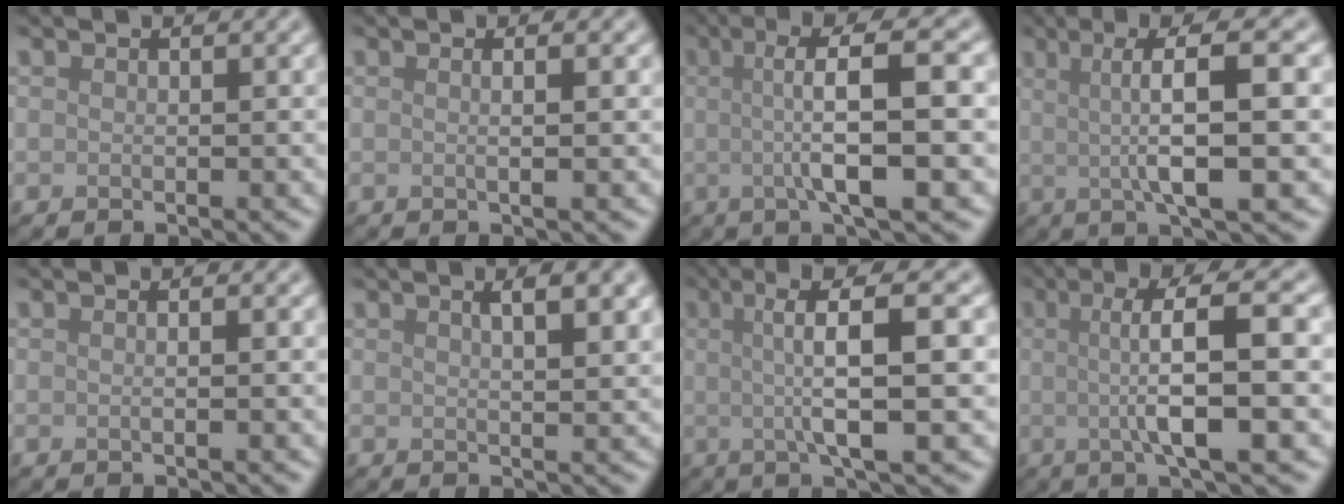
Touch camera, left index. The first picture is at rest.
{"total": 2.0, "force": [0.2, 0.7, 1.9], "torque": [-0.020, 0.005, -0.014]}
{"total": 8.4, "force": [0.5, 1.9, 8.2], "torque": [-0.119, 0.012, 0.003]}
{"total": 7.6, "force": [0.4, 1.4, 7.4], "torque": [-0.112, 0.010, 0.007]}
{"total": 1.3, "force": [0.0, 0.5, 1.2], "torque": [-0.009, 0.001, -0.012]}
{"total": 3.8, "force": [1.4, 1.3, 3.2], "torque": [-0.036, 0.007, 0.015]}
{"total": 8.6, "force": [0.8, 1.9, 8.3], "torque": [-0.120, 0.010, 0.009]}
{"total": 8.3, "force": [0.3, 1.9, 8.1], "torque": [-0.117, 0.009, 0.003]}